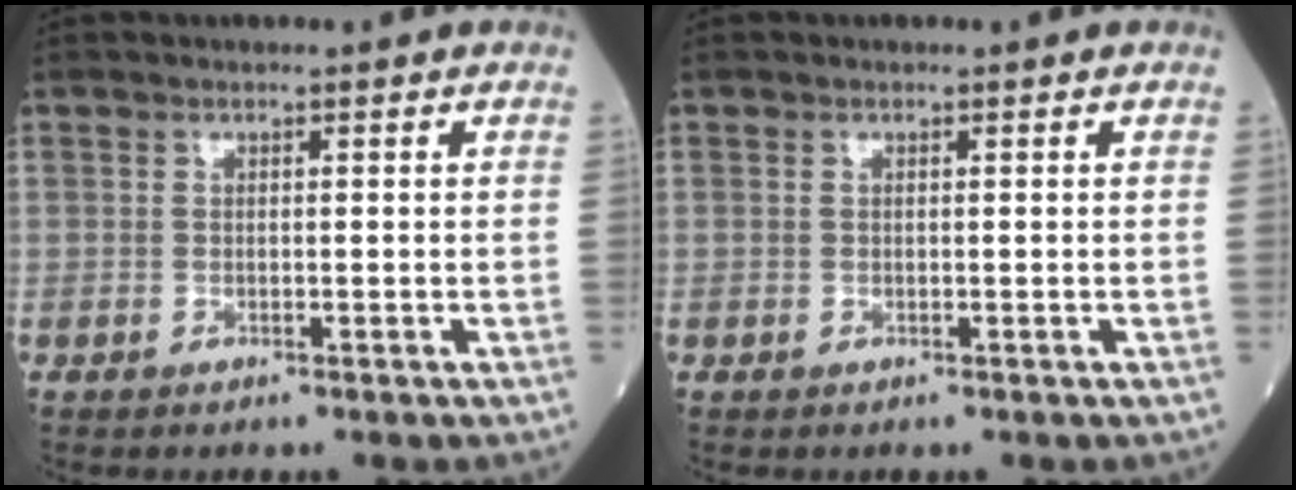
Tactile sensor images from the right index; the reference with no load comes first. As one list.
[{"total": 0.0}]